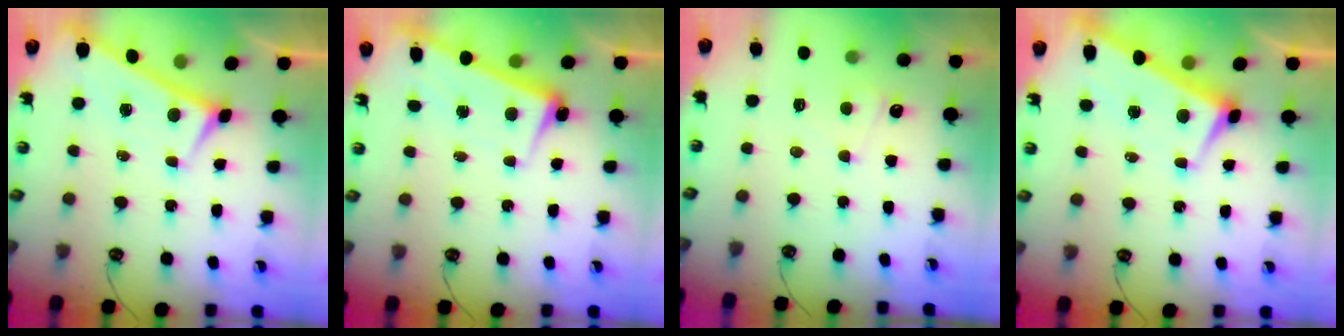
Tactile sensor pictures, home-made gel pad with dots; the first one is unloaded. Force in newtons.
{"total": 2.4, "press": 2.2, "slide": 0.9}
{"total": 2.5, "press": 2.4, "slide": 0.4}
{"total": 2.9, "press": 2.8, "slide": 0.9}